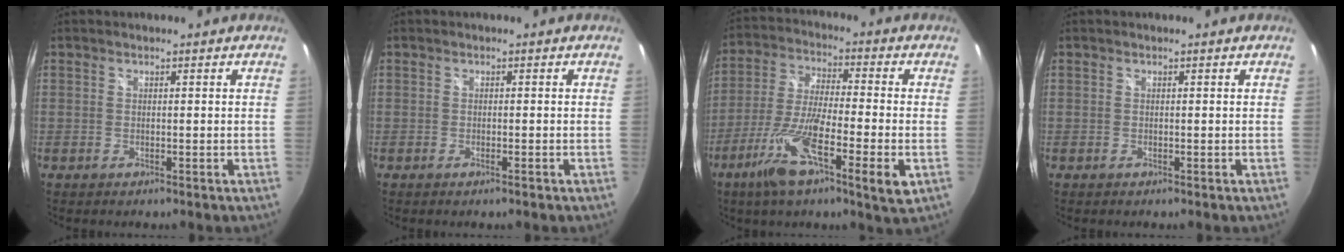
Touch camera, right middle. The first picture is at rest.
{"total": 0.7, "force": [-0.4, -0.1, 0.6], "torque": [-0.009, 0.001, -0.008]}
{"total": 14.4, "force": [-5.7, 2.0, 13.0], "torque": [-0.262, -0.020, -0.110]}
{"total": 0.0}